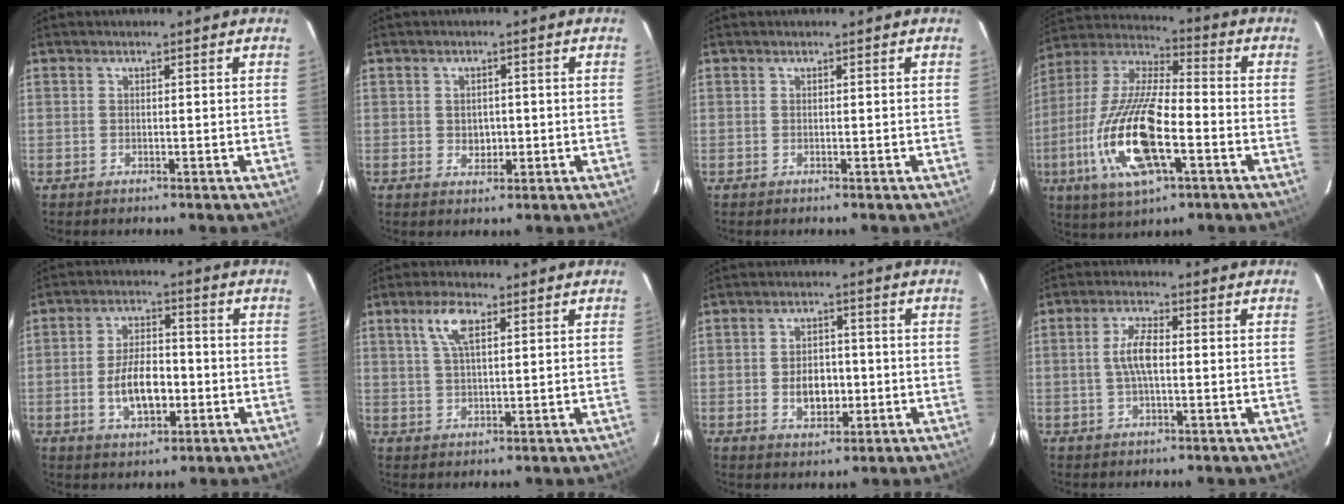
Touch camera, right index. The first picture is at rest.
{"total": 3.0, "force": [-0.3, 2.6, 1.5], "torque": [-0.022, 0.001, 0.000]}
{"total": 0.0}
{"total": 20.5, "force": [-6.5, 7.0, 18.1], "torque": [-0.378, -0.021, -0.127]}
{"total": 9.5, "force": [-2.3, 4.8, 7.8], "torque": [-0.150, 0.006, -0.030]}
{"total": 5.8, "force": [2.7, 2.1, 4.7], "torque": [-0.090, 0.010, 0.053]}
{"total": 6.4, "force": [-1.2, 4.4, 4.5], "torque": [-0.083, 0.004, -0.011]}
{"total": 5.3, "force": [-0.1, 1.8, 5.0], "torque": [-0.098, 0.007, -0.001]}